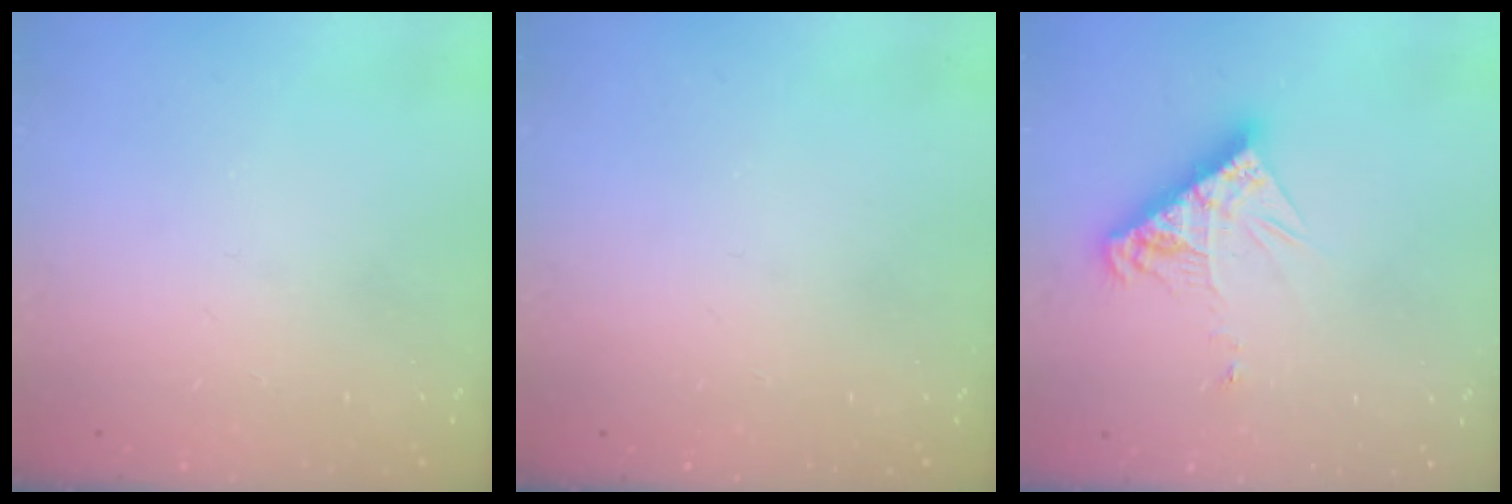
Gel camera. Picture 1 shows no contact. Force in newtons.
{"total": 0.0}
{"total": 10.5, "press": 10.4, "slide": 0.9}